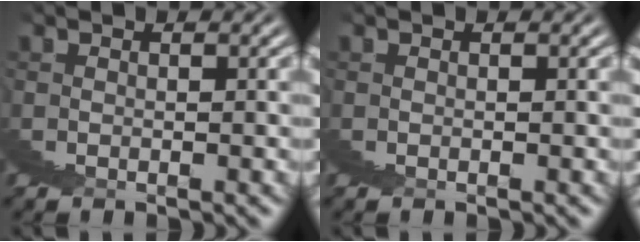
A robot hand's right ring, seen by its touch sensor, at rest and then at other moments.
{"total": 0.0}